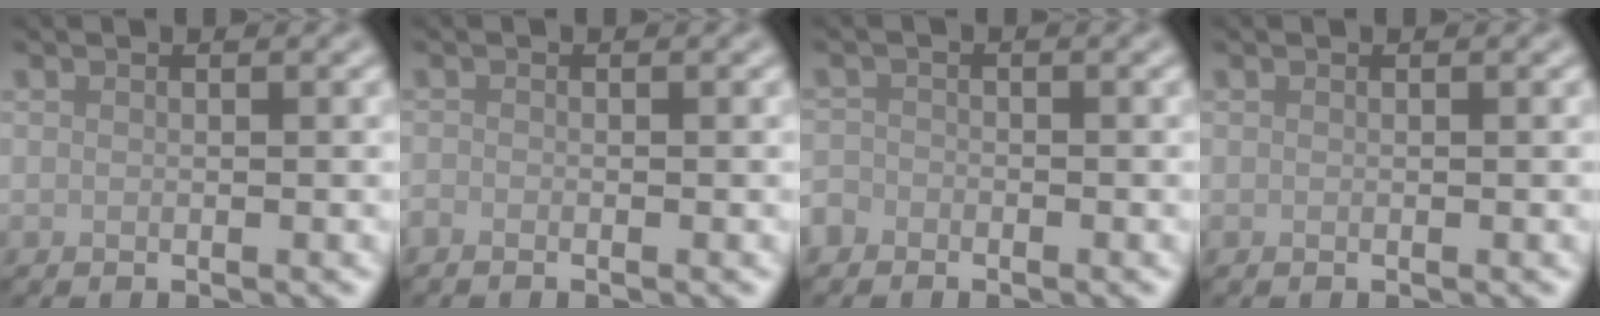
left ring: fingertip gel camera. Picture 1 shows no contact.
{"total": 0.5, "force": [-0.5, 0.1, 0.2], "torque": [-0.001, -0.004, -0.011]}
{"total": 1.4, "force": [-1.0, 0.9, 0.0], "torque": [0.003, 0.005, -0.024]}
{"total": 0.0}